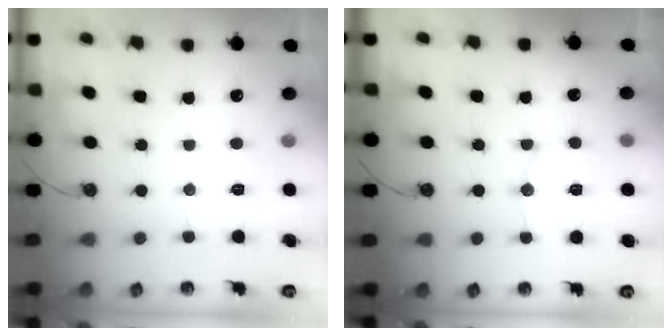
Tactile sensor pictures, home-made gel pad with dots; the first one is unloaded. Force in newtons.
{"total": 8.4, "press": 7.9, "slide": 2.7}